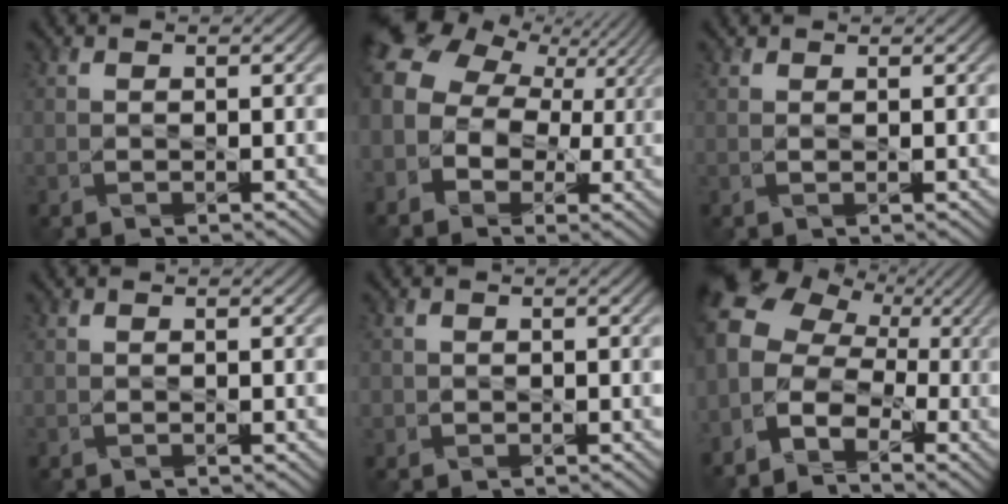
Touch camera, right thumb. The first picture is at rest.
{"total": 12.4, "force": [2.3, 9.5, 7.6], "torque": [-0.193, 0.017, 0.041]}
{"total": 0.7, "force": [0.7, 0.0, 0.1], "torque": [-0.007, 0.001, 0.015]}
{"total": 0.0}
{"total": 1.0, "force": [-0.1, 1.0, 0.1], "torque": [0.002, -0.002, -0.001]}
{"total": 9.2, "force": [-1.7, 6.8, 6.0], "torque": [-0.136, -0.001, -0.037]}